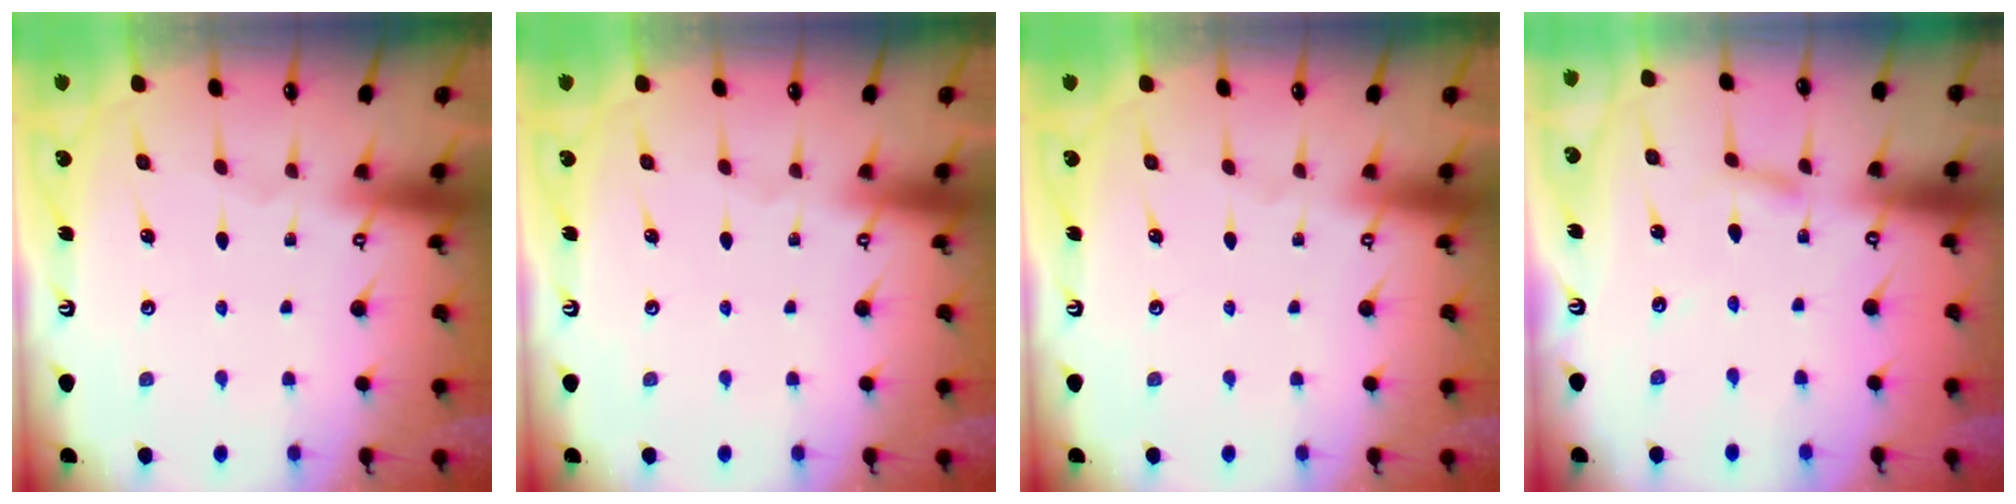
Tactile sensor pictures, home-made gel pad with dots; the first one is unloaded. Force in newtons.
{"total": 0.0}
{"total": 0.0}
{"total": 2.4, "press": 2.4, "slide": 0.2}